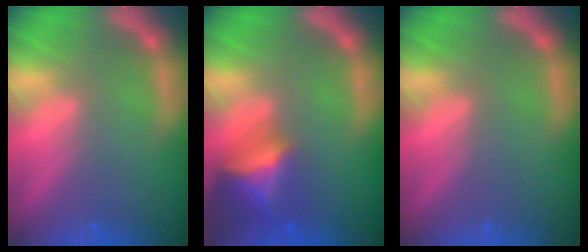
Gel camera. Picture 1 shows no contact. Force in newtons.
{"total": 6.0}
{"total": 0.0}